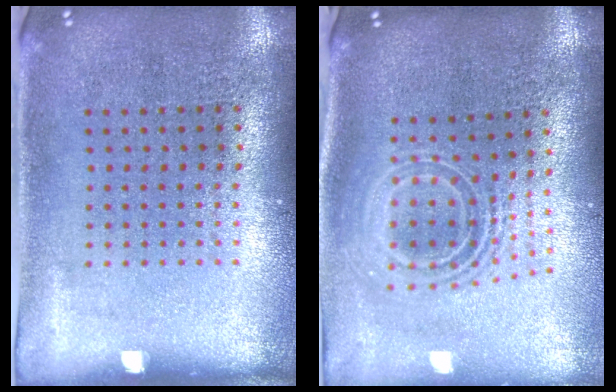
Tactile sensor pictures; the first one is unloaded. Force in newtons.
{"total": 2.1, "press": 1.5, "slide": 1.5}